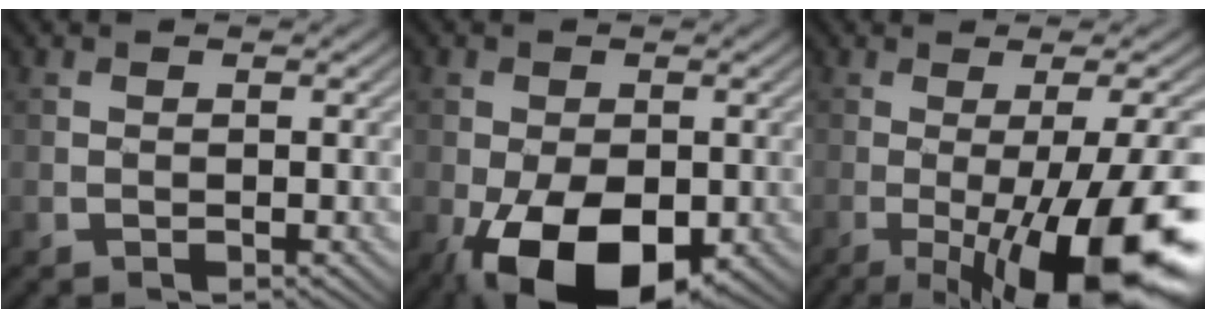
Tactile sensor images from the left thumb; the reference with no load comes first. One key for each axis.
{"total": 11.6, "fx": -4.6, "fy": 6.4, "fz": 8.5, "tx": -0.149, "ty": -0.035, "tz": -0.068}
{"total": 17.7, "fx": -5.8, "fy": 4.5, "fz": 16.1, "tx": -0.193, "ty": -0.006, "tz": -0.083}